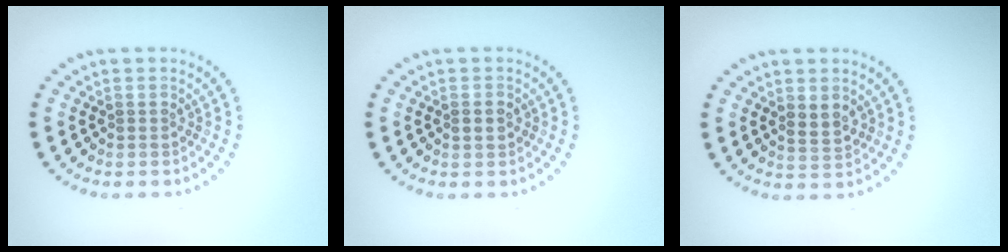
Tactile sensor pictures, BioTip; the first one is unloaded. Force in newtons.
{"total": 1.2, "press": 1.1, "slide": 0.1}
{"total": 1.9, "press": 1.8, "slide": 0.5}